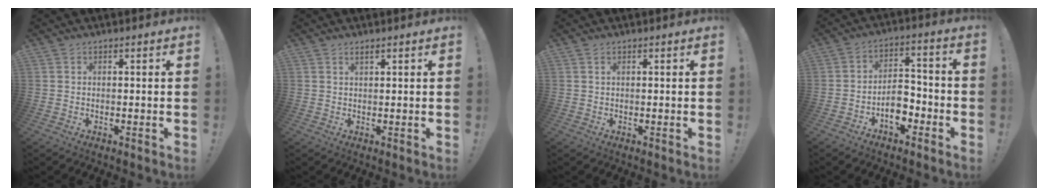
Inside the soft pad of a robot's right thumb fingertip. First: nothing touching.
{"total": 1.2, "force": [0.9, 0.2, 0.8], "torque": [-0.013, -0.002, 0.015]}
{"total": 0.7, "force": [0.3, 0.2, 0.6], "torque": [-0.011, 0.001, 0.004]}
{"total": 8.3, "force": [-3.9, 5.3, 5.1], "torque": [-0.079, 0.020, -0.070]}